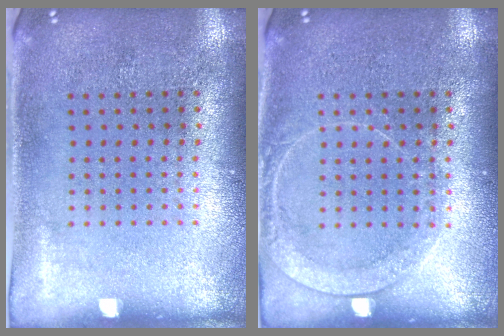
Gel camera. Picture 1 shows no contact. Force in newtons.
{"total": 1.7, "press": 1.7, "slide": 0.3}